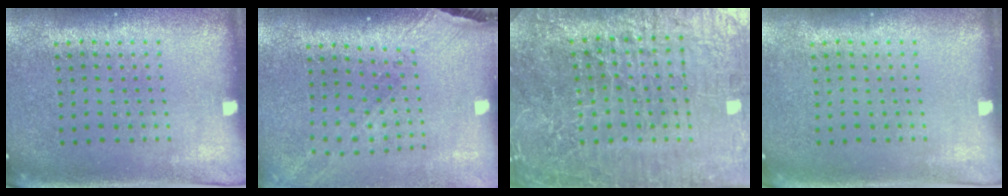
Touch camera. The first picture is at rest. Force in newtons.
{"total": 1.5, "press": 1.4, "slide": 0.3}
{"total": 6.6, "press": 5.9, "slide": 2.8}
{"total": 0.0}